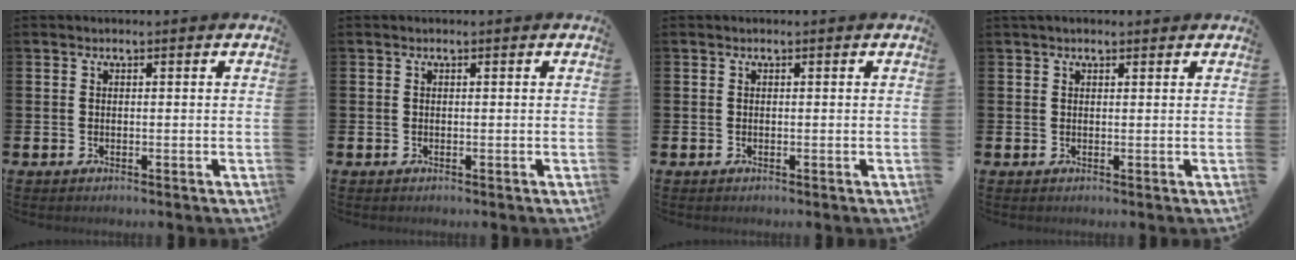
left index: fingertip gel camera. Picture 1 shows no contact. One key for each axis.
{"total": 0.0}
{"total": 0.0}
{"total": 1.2, "fx": 1.0, "fy": 0.4, "fz": 0.5, "tx": -0.001, "ty": 0.001, "tz": 0.016}